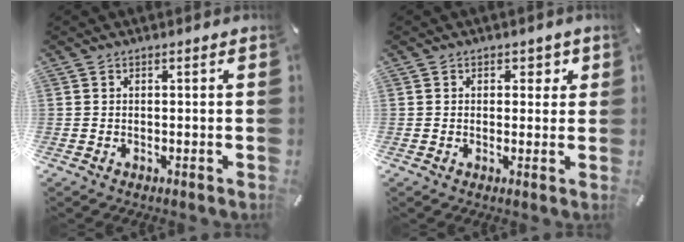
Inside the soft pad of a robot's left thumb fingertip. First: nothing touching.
{"total": 2.4, "force": [0.6, 2.0, 1.2], "torque": [0.007, -0.006, -0.001]}